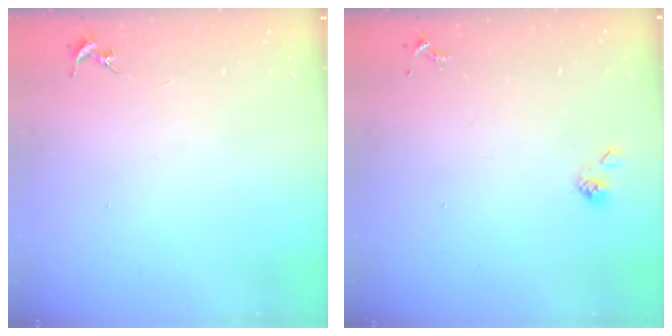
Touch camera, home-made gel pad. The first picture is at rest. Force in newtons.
{"total": 3.6, "press": 3.4, "slide": 1.2}